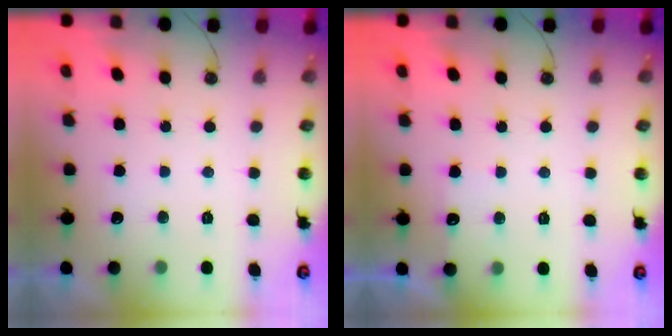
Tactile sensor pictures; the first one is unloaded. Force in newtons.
{"total": 3.8, "press": 3.8, "slide": 0.6}